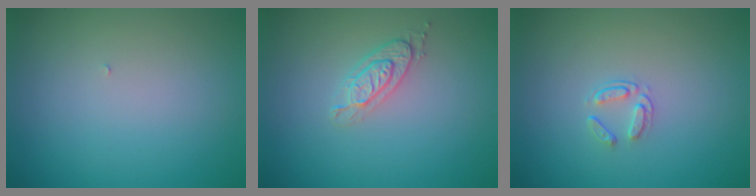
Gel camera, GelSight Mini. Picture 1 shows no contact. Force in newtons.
{"total": 2.1, "press": 1.9, "slide": 0.8}
{"total": 1.4, "press": 0.9, "slide": 1.1}